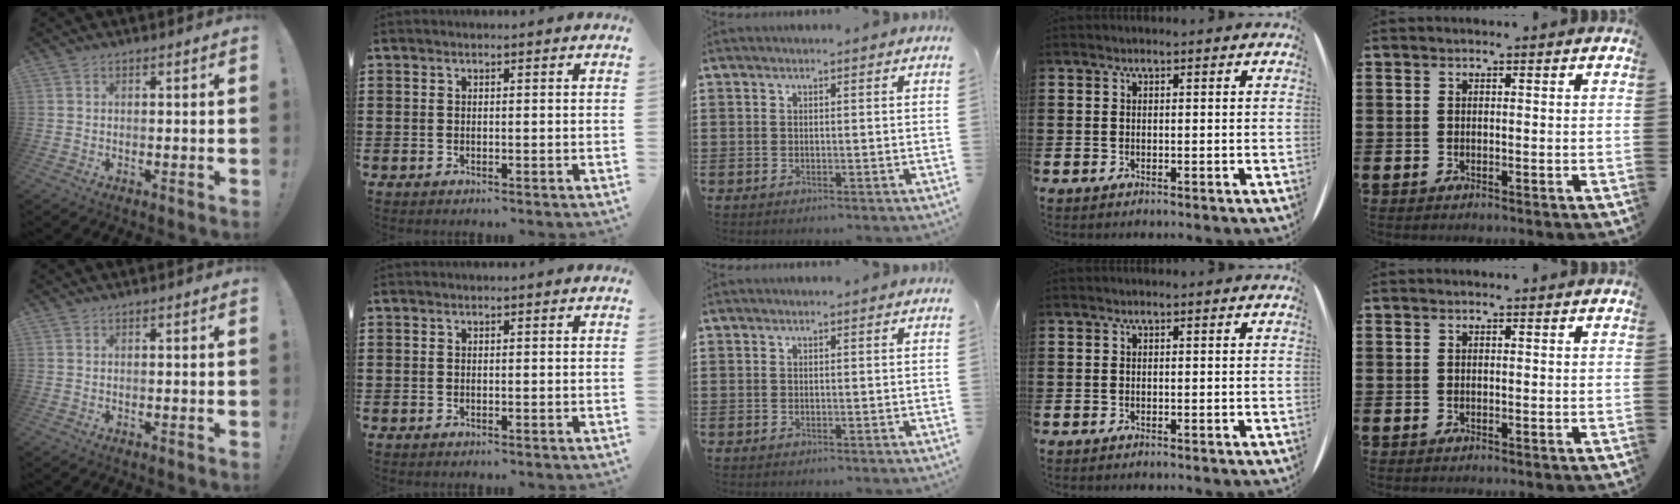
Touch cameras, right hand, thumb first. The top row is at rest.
{}